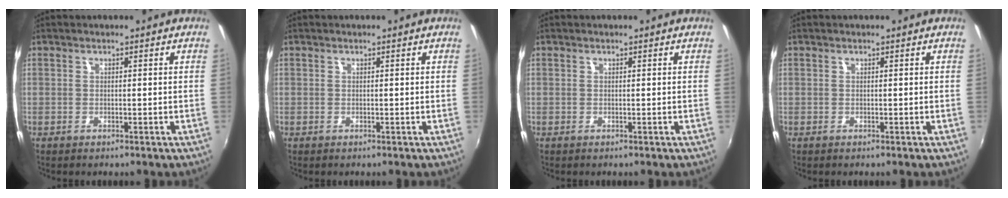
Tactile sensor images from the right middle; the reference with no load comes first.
{"total": 0.0}
{"total": 0.0}
{"total": 0.0}